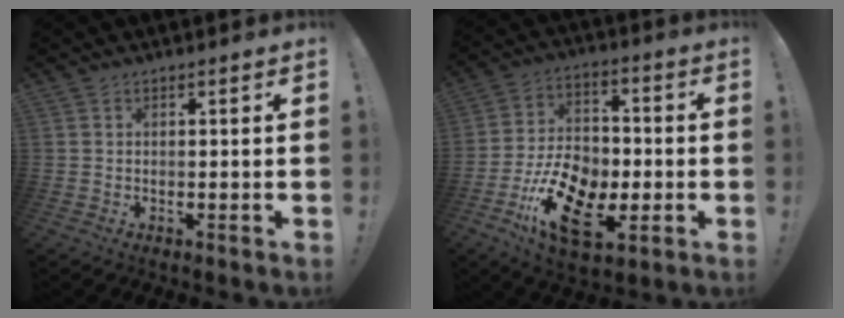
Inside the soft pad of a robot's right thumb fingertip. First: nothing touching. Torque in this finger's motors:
{"motor_torque": [2.18, 1.76, 1.39, -1.37, 0.13]}